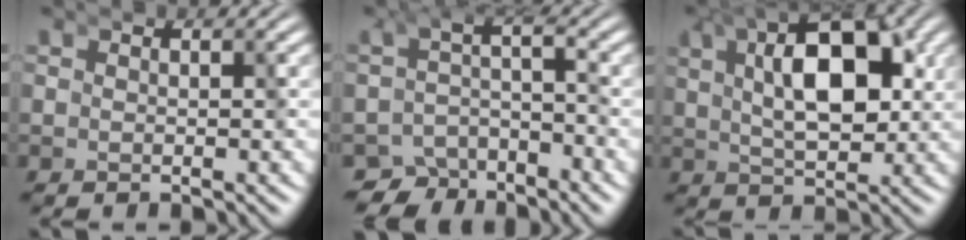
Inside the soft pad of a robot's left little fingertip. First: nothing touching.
{"total": 4.8, "force": [-4.2, 2.2, 0.9], "torque": [-0.005, -0.022, -0.073]}
{"total": 6.9, "force": [1.4, 3.1, 6.0], "torque": [-0.091, -0.004, 0.020]}